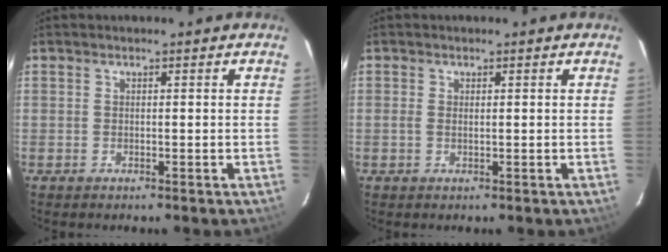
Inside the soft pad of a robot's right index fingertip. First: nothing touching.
{"total": 0.9, "force": [0.1, 0.4, 0.8], "torque": [-0.019, 0.000, 0.001]}